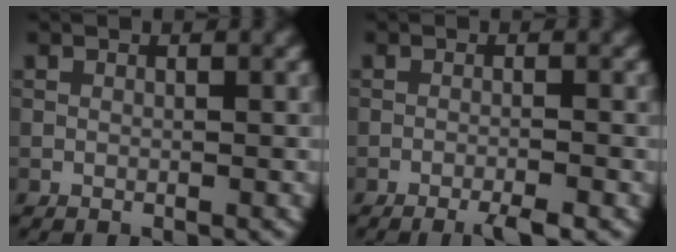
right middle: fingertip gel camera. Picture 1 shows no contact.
{"total": 2.4, "force": [-1.7, 0.2, 1.7], "torque": [-0.026, 0.000, -0.034]}